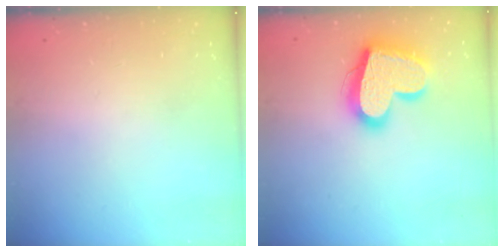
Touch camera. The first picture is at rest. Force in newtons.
{"total": 20.5, "press": 20.4, "slide": 1.7}